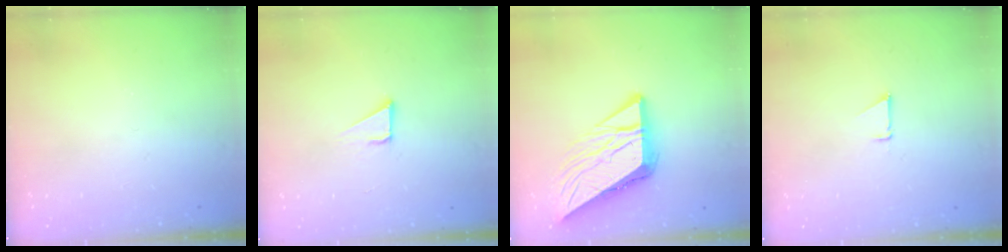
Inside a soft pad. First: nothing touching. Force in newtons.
{"total": 3.2, "press": 3.2, "slide": 0.2}
{"total": 11.2, "press": 11.2, "slide": 1.1}
{"total": 0.8, "press": 0.8, "slide": 0.1}